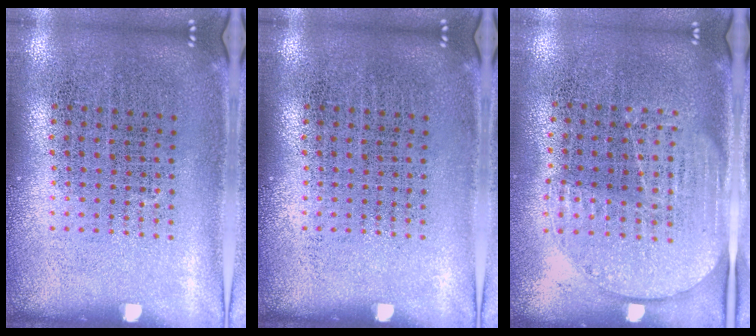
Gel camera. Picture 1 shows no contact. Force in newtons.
{"total": 0.0}
{"total": 1.6, "press": 1.4, "slide": 0.7}